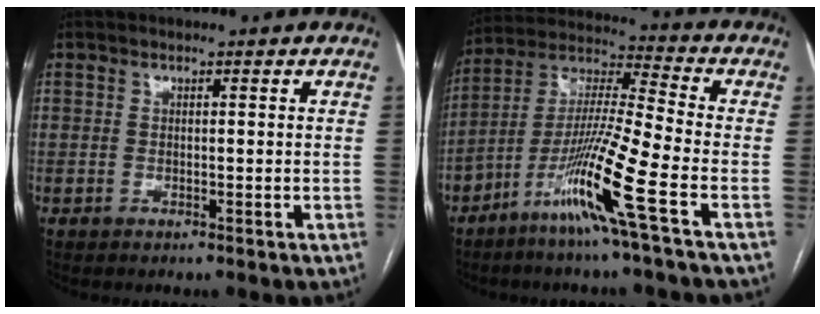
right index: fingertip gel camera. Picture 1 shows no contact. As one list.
[{"total": 13.6, "force": [-6.5, -1.2, 11.9], "torque": [-0.231, -0.014, -0.130]}]